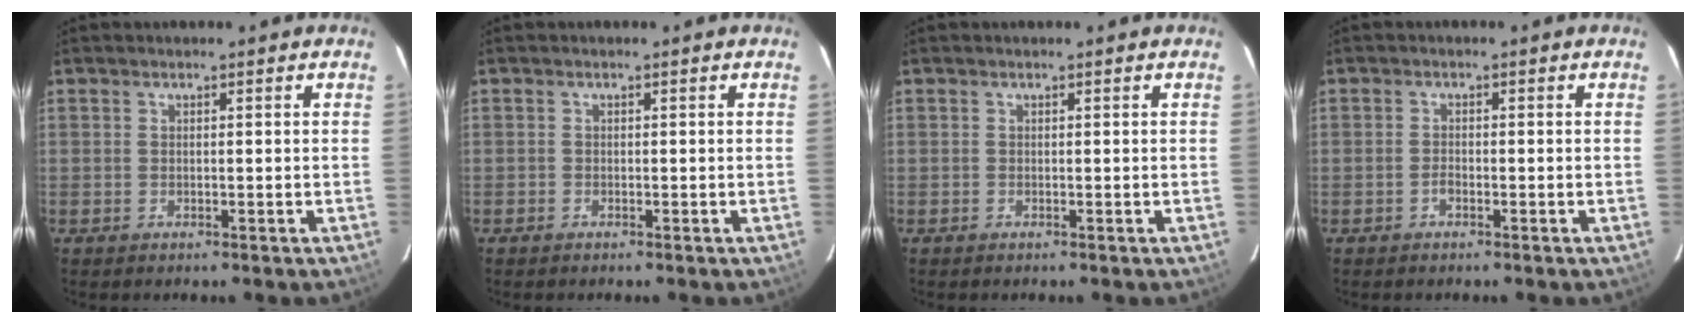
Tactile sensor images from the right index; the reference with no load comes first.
{"total": 0.6, "force": [-0.5, 0.4, 0.0], "torque": [-0.002, 0.001, -0.012]}
{"total": 0.0}
{"total": 1.0, "force": [-0.7, 0.6, 0.5], "torque": [-0.010, 0.001, -0.014]}